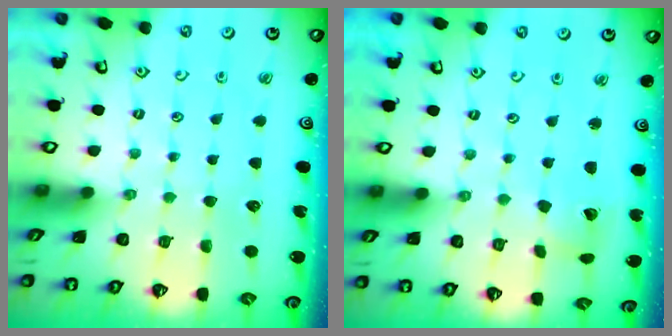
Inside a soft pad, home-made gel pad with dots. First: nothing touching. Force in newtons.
{"total": 4.9, "press": 4.9, "slide": 0.6}